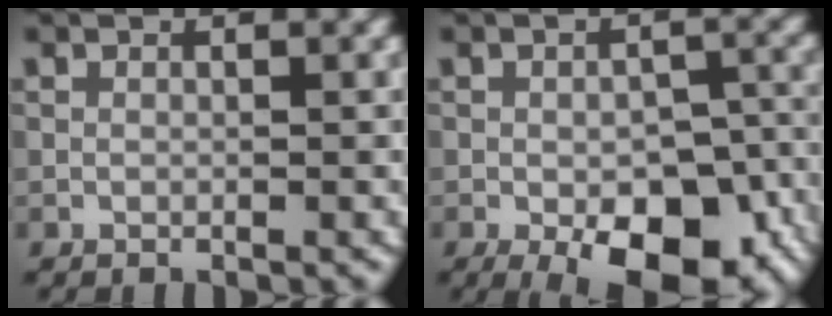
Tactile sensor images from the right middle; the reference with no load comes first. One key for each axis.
{"total": 11.2, "fx": -5.3, "fy": 5.2, "fz": 8.4, "tx": -0.118, "ty": -0.021, "tz": -0.062}